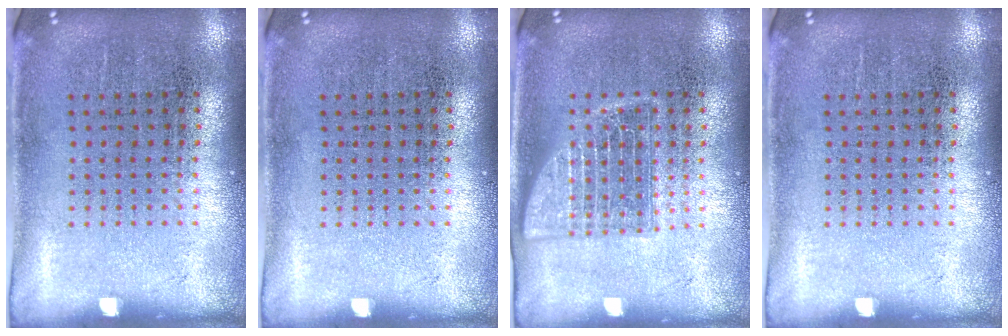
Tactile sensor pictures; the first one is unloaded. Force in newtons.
{"total": 0.0}
{"total": 2.5, "press": 2.5, "slide": 0.4}
{"total": 0.0}